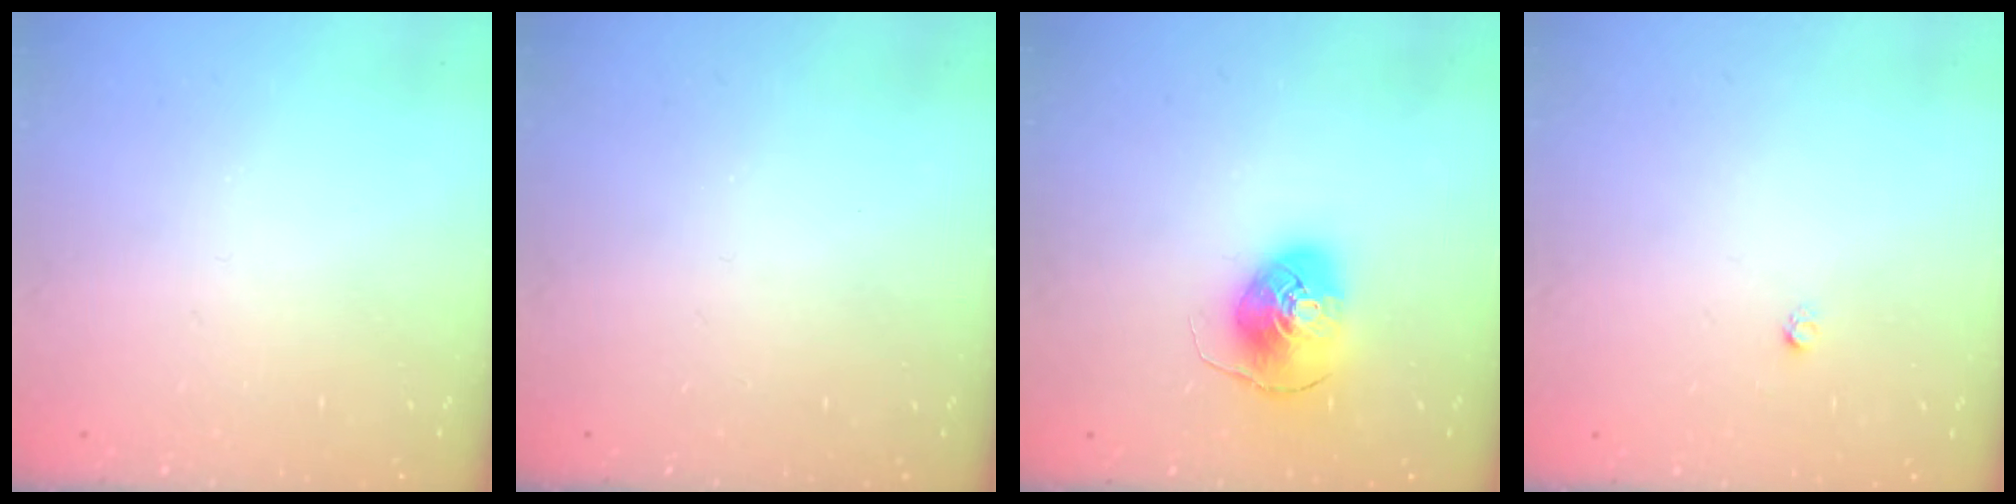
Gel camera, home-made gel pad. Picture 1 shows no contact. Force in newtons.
{"total": 0.0}
{"total": 9.2, "press": 9.1, "slide": 1.0}
{"total": 1.6, "press": 1.5, "slide": 0.1}